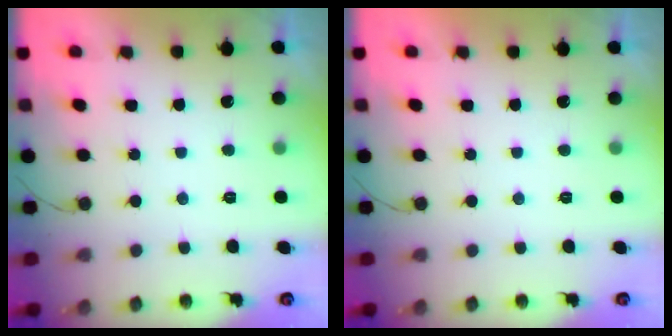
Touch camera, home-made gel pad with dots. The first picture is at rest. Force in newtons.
{"total": 1.9, "press": 1.9, "slide": 0.0}